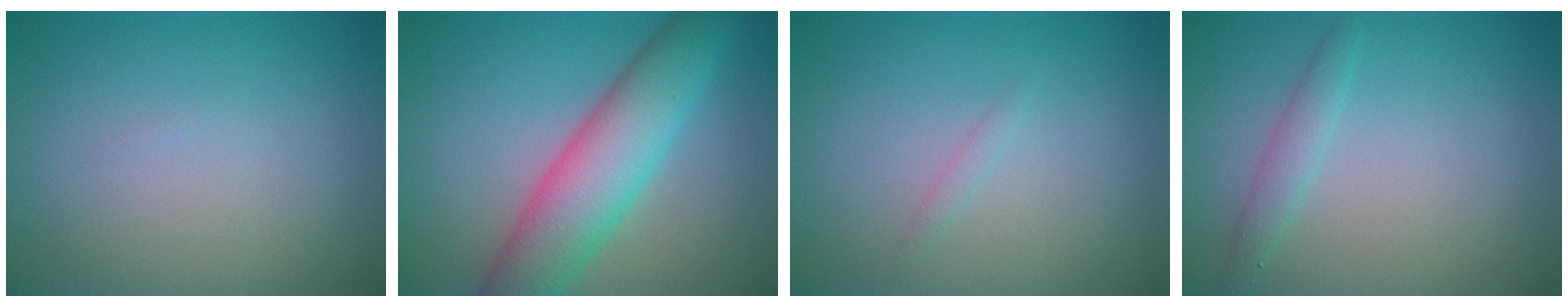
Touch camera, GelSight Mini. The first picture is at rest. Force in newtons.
{"total": 7.6, "press": 7.6, "slide": 0.2}
{"total": 0.6, "press": 0.6, "slide": 0.0}
{"total": 1.5, "press": 1.5, "slide": 0.0}